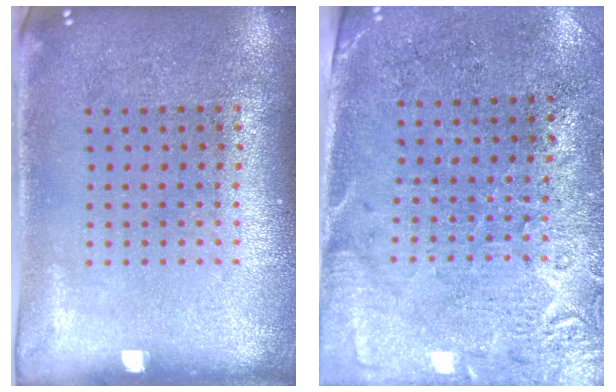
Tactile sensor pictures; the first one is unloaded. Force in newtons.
{"total": 2.7, "press": 2.4, "slide": 1.2}